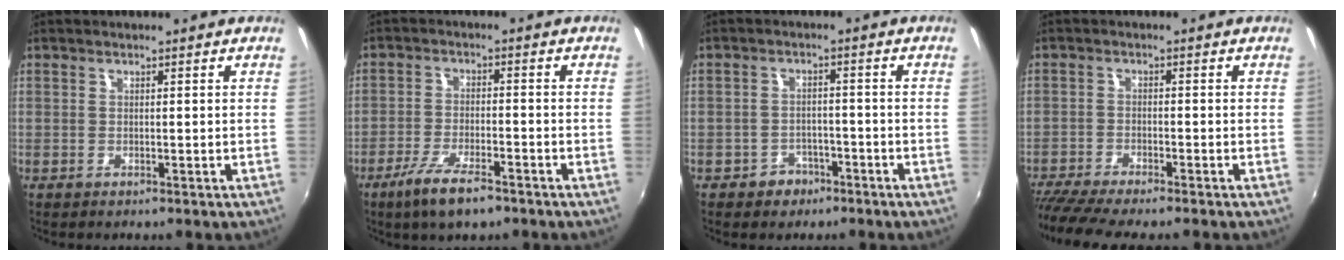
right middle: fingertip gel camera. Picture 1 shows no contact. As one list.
[{"total": 8.3, "force": [-5.7, 2.1, 5.7], "torque": [-0.130, -0.016, -0.101]}, {"total": 4.5, "force": [-2.9, 3.4, 0.8], "torque": [-0.028, 0.013, -0.037]}, {"total": 8.9, "force": [-7.8, 0.4, 4.2], "torque": [-0.104, -0.035, -0.132]}]